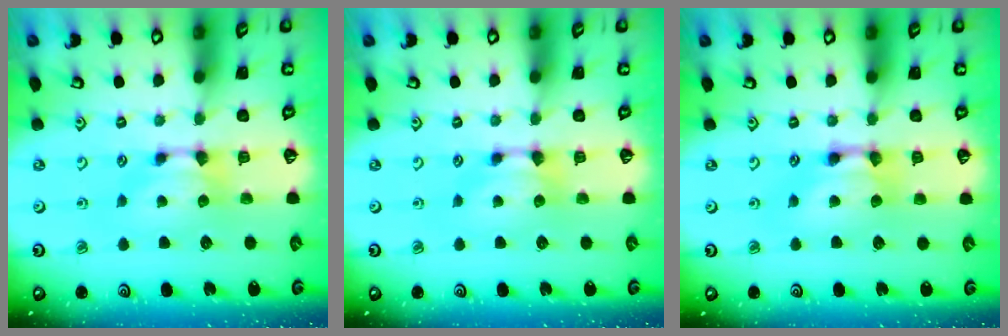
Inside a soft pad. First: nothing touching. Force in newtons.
{"total": 0.0}
{"total": 2.6, "press": 2.6, "slide": 0.2}